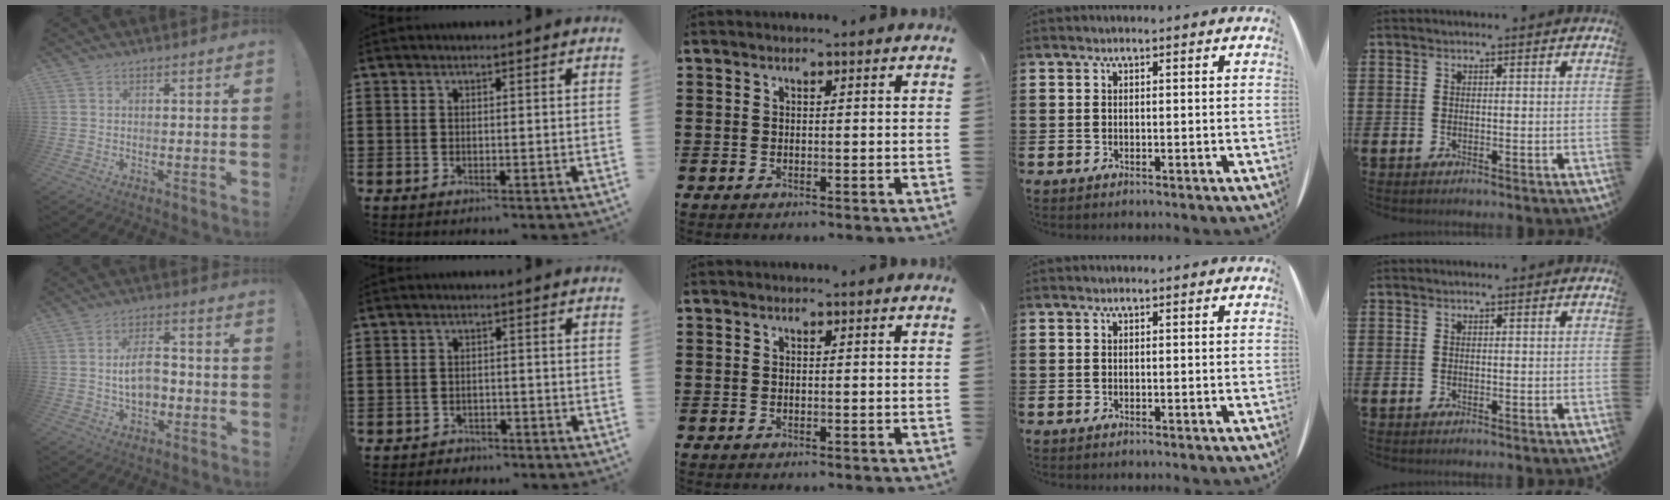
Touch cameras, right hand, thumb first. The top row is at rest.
{"thumb": {"total": 8.7, "force": [-0.8, 5.5, 6.7], "torque": [-0.107, 0.006, -0.014]}, "index": {"total": 1.6, "force": [-1.5, 0.5, -0.2], "torque": [-0.003, 0.004, -0.034]}}